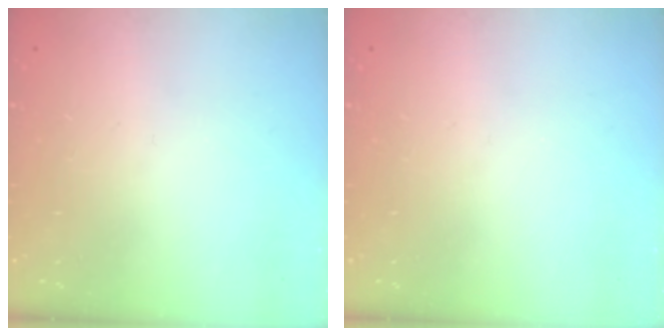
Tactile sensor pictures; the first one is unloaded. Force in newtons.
{"total": 0.0}